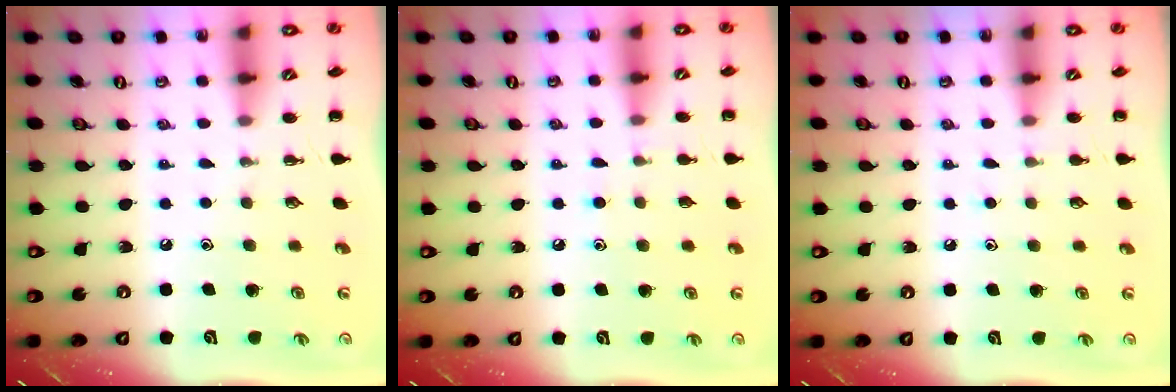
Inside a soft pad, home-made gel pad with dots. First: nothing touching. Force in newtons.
{"total": 4.8, "press": 4.5, "slide": 1.7}
{"total": 4.2, "press": 4.0, "slide": 1.2}